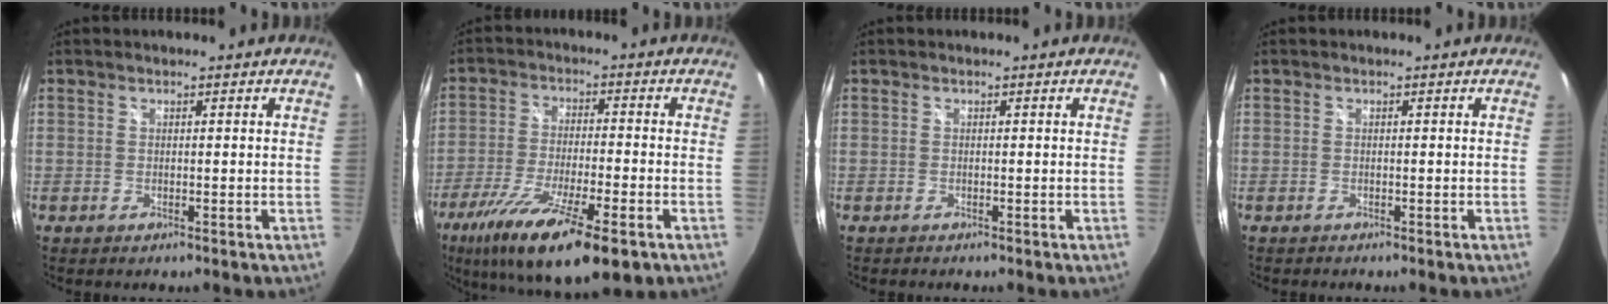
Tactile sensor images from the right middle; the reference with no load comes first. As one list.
[{"total": 18.3, "force": [-10.6, 4.2, 14.3], "torque": [-0.271, -0.055, -0.184]}, {"total": 0.0}, {"total": 0.0}]